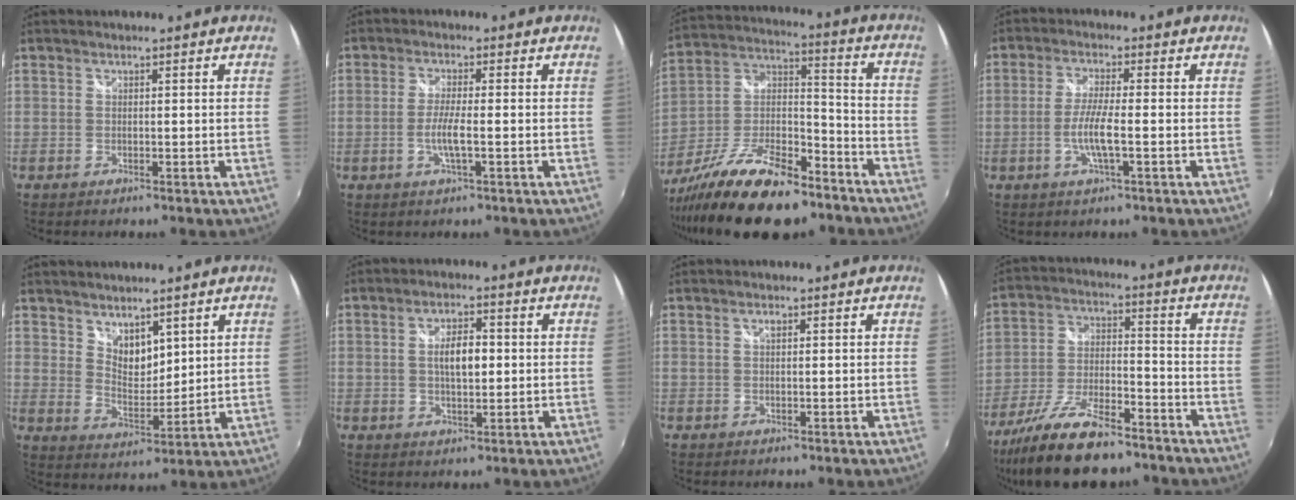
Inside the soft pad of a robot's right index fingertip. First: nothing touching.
{"total": 3.9, "force": [-1.2, 0.0, 3.7], "torque": [-0.075, -0.006, -0.024]}
{"total": 21.7, "force": [-14.8, 7.7, 13.8], "torque": [-0.269, -0.013, -0.249]}
{"total": 5.5, "force": [-1.6, 0.2, 5.3], "torque": [-0.108, -0.005, -0.031]}
{"total": 6.2, "force": [4.5, 3.2, 2.8], "torque": [-0.033, -0.005, 0.085]}
{"total": 5.4, "force": [0.4, 2.3, 4.9], "torque": [-0.086, 0.005, 0.009]}
{"total": 0.7, "force": [0.4, 0.1, 0.6], "torque": [-0.011, 0.002, 0.006]}
{"total": 17.6, "force": [-13.6, 5.2, 9.9], "torque": [-0.203, -0.031, -0.233]}